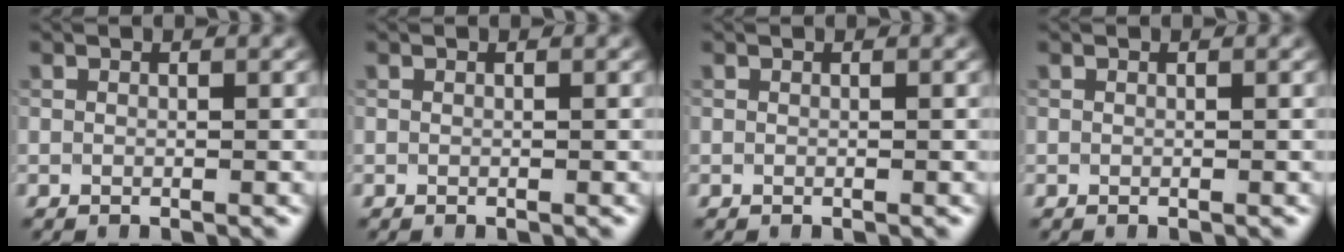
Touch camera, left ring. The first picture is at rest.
{"total": 0.0}
{"total": 0.0}
{"total": 0.0}